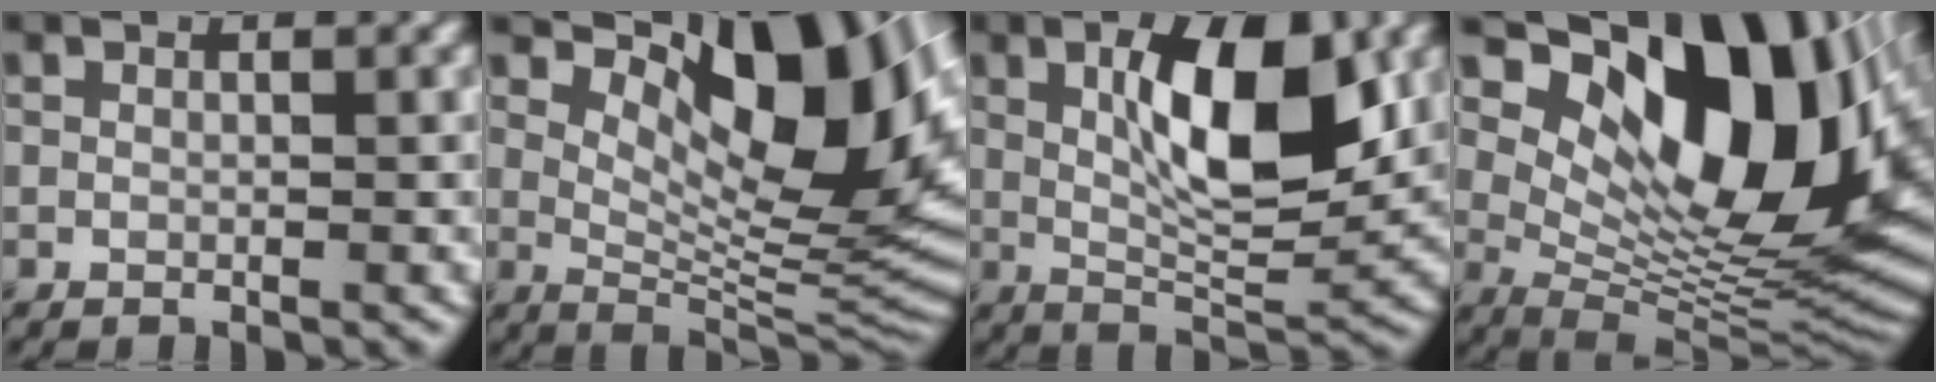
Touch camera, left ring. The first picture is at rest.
{"total": 13.1, "force": [5.2, 5.8, 10.5], "torque": [-0.151, -0.002, 0.094]}
{"total": 8.9, "force": [2.2, 3.3, 8.0], "torque": [-0.123, -0.001, 0.036]}
{"total": 16.1, "force": [6.1, 8.0, 12.5], "torque": [-0.166, 0.006, 0.104]}